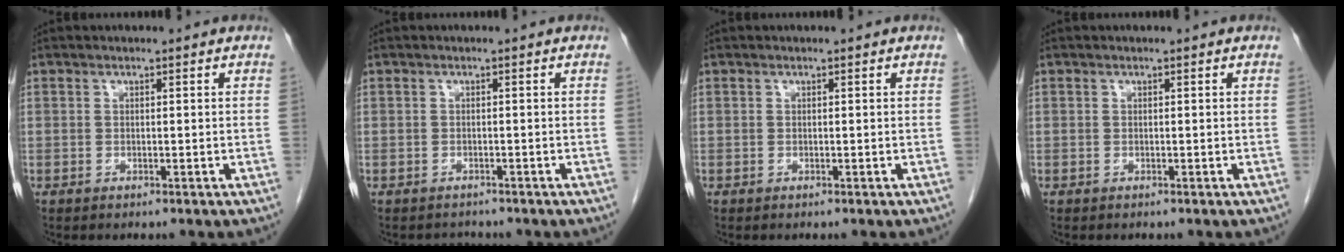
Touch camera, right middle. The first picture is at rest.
{"total": 1.4, "force": [-1.2, 0.5, -0.4], "torque": [-0.004, -0.005, -0.020]}
{"total": 0.0}
{"total": 0.0}